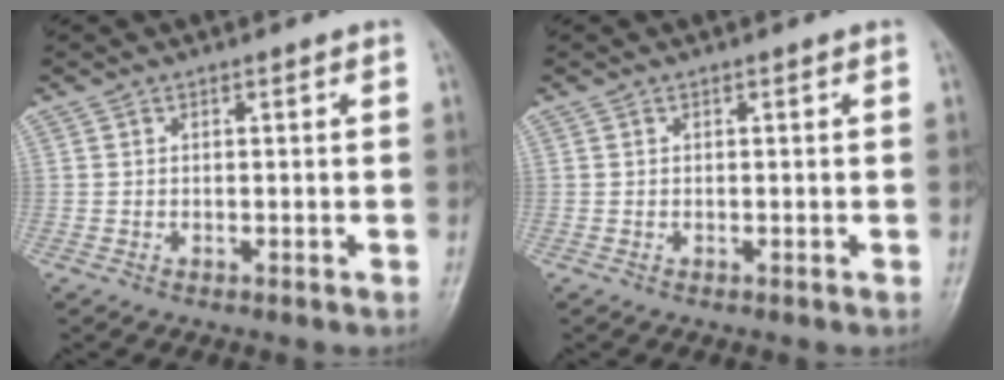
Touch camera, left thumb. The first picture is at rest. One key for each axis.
{"total": 0.0}